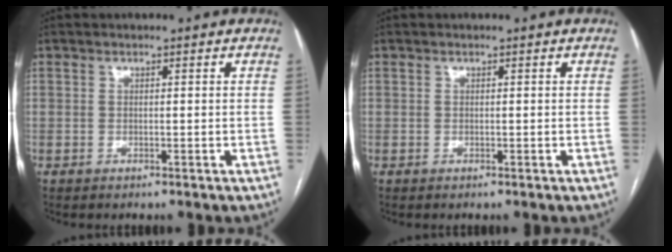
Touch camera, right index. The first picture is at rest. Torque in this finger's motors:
{"motor_torque": [0.03, 0.02, 0.00, 0.00]}